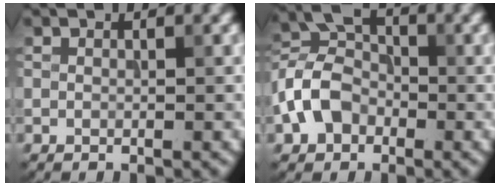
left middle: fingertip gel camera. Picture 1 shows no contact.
{"total": 5.5, "force": [-2.2, 4.0, 3.1], "torque": [-0.061, 0.011, -0.054]}